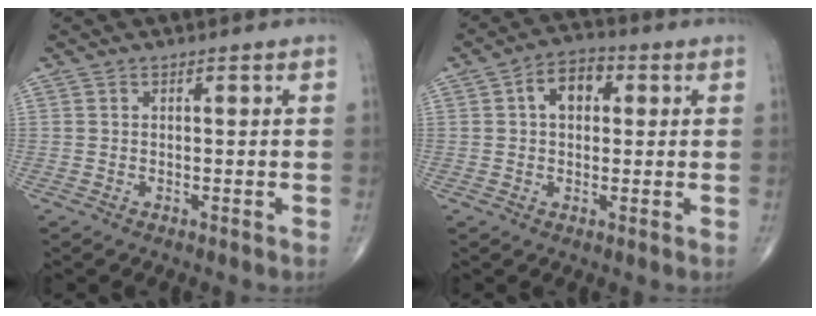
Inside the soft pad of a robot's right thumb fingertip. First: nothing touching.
{"total": 6.7, "force": [1.5, 4.5, 4.7], "torque": [-0.061, 0.013, 0.015]}